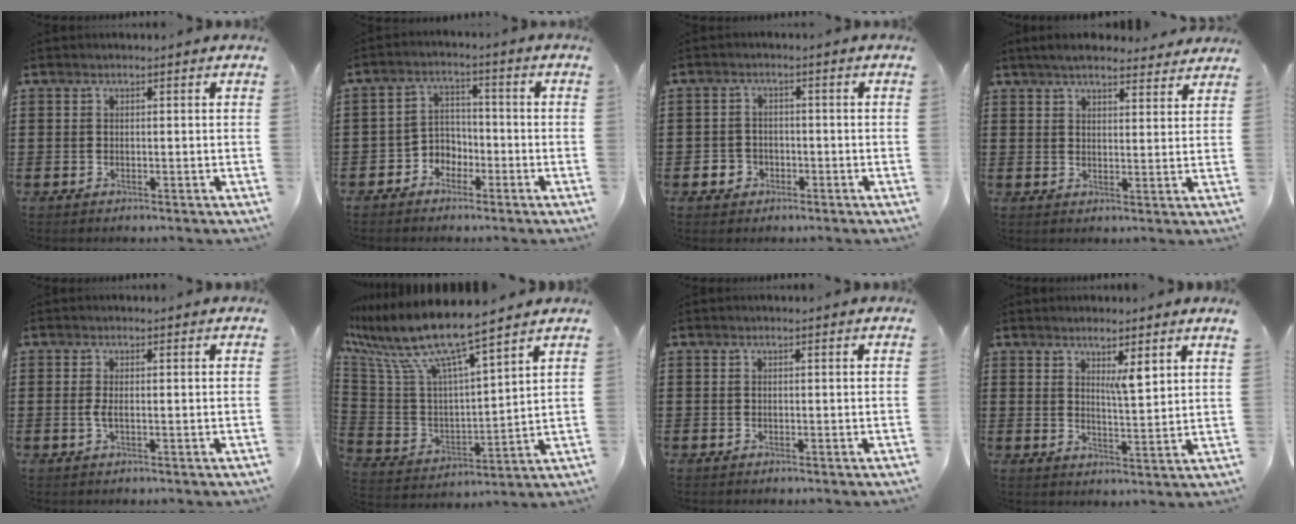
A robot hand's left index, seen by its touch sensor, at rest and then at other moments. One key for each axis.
{"total": 3.8, "fx": -2.7, "fy": 2.6, "fz": 0.7, "tx": -0.024, "ty": 0.008, "tz": -0.059}
{"total": 2.5, "fx": -1.5, "fy": 2.0, "fz": 0.3, "tx": -0.013, "ty": 0.005, "tz": -0.035}
{"total": 4.7, "fx": 4.3, "fy": 0.9, "fz": 1.6, "tx": -0.043, "ty": -0.006, "tz": 0.080}
{"total": 1.4, "fx": -0.2, "fy": 0.2, "fz": 1.3, "tx": -0.041, "ty": -0.007, "tz": -0.009}
{"total": 10.2, "fx": 8.3, "fy": 0.6, "fz": 5.9, "tx": -0.156, "ty": -0.062, "tz": 0.138}
{"total": 0.0}
{"total": 4.4, "fx": 3.2, "fy": -0.1, "fz": 3.0, "tx": -0.051, "ty": -0.019, "tz": 0.049}